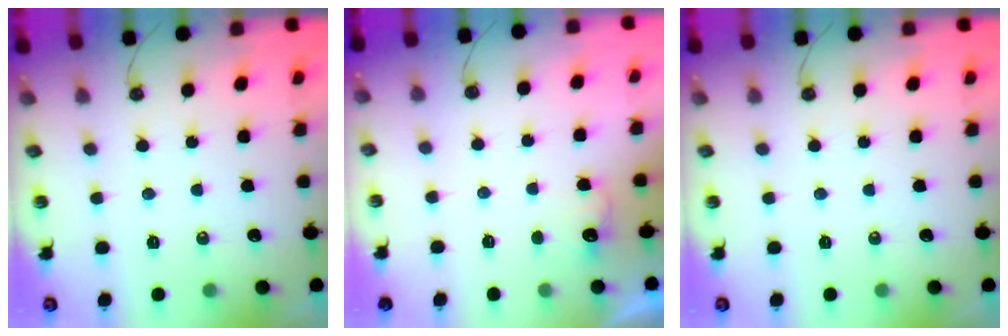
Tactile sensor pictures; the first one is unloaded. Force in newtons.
{"total": 3.5, "press": 3.4, "slide": 0.9}
{"total": 0.0}